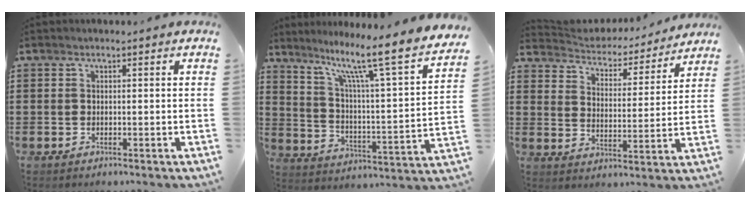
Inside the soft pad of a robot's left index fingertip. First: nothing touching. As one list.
[{"total": 10.6, "force": [8.1, 0.3, 6.9], "torque": [-0.139, -0.069, 0.119]}, {"total": 3.9, "force": [3.9, 0.6, 0.1], "torque": [-0.027, -0.030, 0.060]}]